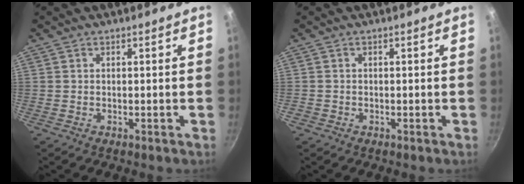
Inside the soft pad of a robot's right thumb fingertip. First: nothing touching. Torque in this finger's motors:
{"motor_torque": [-0.15, -0.09, 0.09, -0.23, -0.01]}